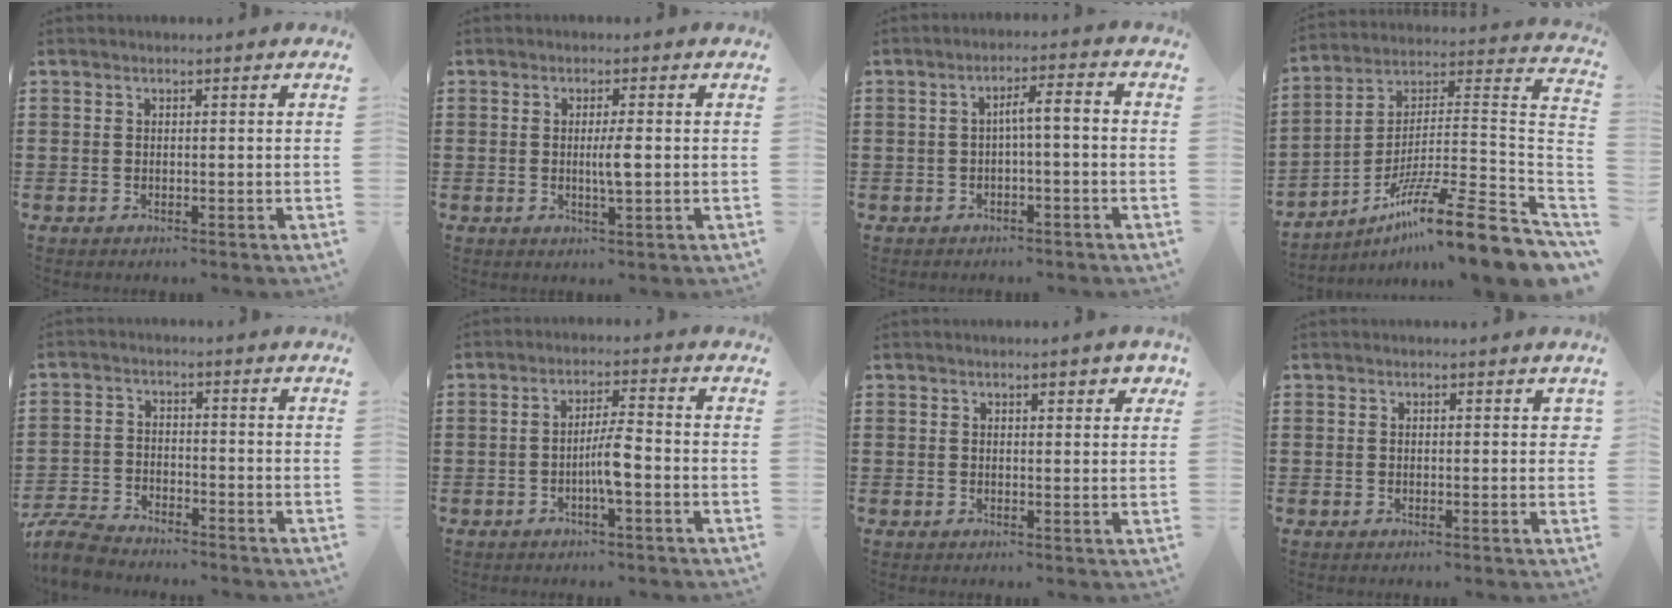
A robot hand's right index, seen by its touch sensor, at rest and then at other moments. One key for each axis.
{"total": 3.2, "fx": -0.1, "fy": 0.3, "fz": 3.1, "tx": -0.057, "ty": -0.004, "tz": -0.003}
{"total": 3.3, "fx": -0.8, "fy": 0.2, "fz": 3.1, "tx": -0.060, "ty": 0.007, "tz": -0.020}
{"total": 15.1, "fx": -10.2, "fy": 0.4, "fz": 11.1, "tx": -0.182, "ty": 0.010, "tz": -0.188}
{"total": 5.1, "fx": -4.9, "fy": 0.8, "fz": 1.1, "tx": -0.045, "ty": -0.001, "tz": -0.105}
{"total": 4.5, "fx": -1.5, "fy": 0.5, "fz": 4.2, "tx": -0.081, "ty": -0.002, "tz": -0.032}
{"total": 2.0, "fx": 1.3, "fy": 0.7, "fz": 1.4, "tx": -0.014, "ty": 0.001, "tz": 0.019}
{"total": 0.7, "fx": 0.1, "fy": 0.6, "fz": 0.3, "tx": 0.001, "ty": 0.002, "tz": -0.001}